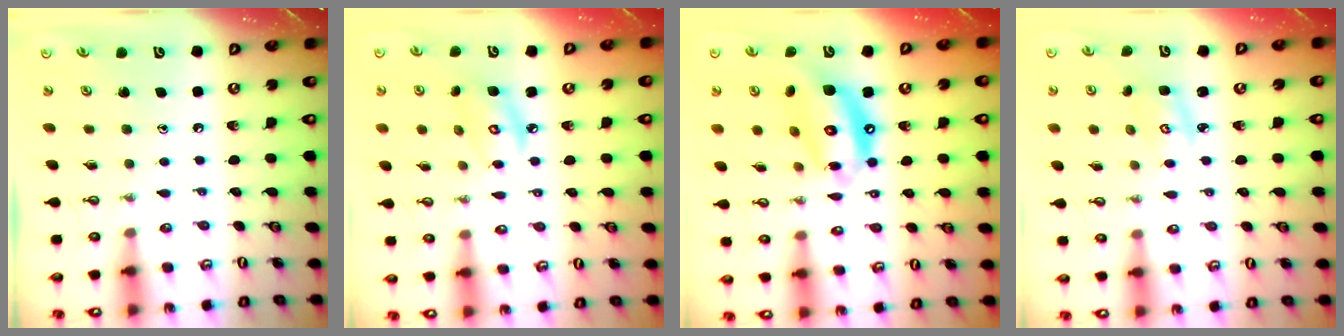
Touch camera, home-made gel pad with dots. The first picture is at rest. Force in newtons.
{"total": 6.6, "press": 6.6, "slide": 0.2}
{"total": 13.5, "press": 13.4, "slide": 0.9}
{"total": 2.8, "press": 2.8, "slide": 0.2}